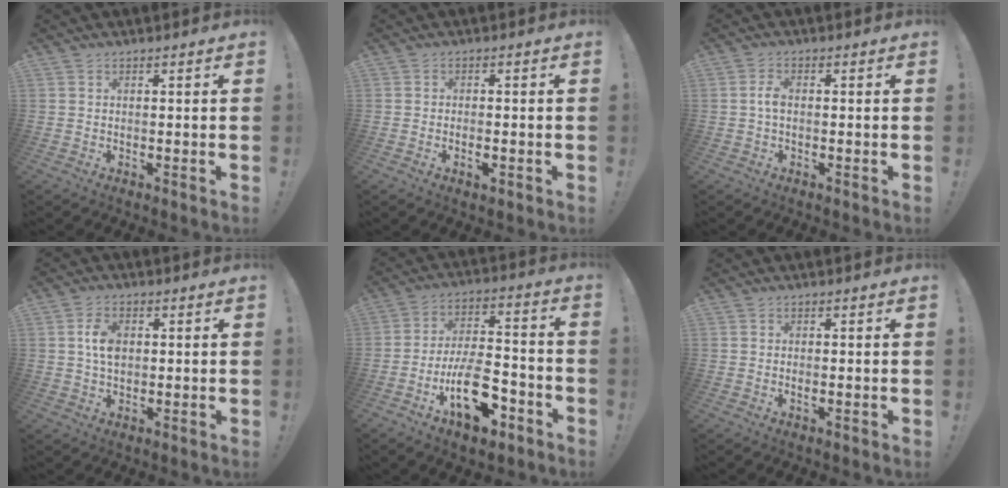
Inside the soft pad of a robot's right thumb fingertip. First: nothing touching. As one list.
[{"total": 2.1, "force": [-1.0, 0.7, 1.7], "torque": [-0.024, 0.003, -0.015]}, {"total": 2.8, "force": [-0.4, 1.3, 2.5], "torque": [-0.051, 0.006, -0.010]}, {"total": 6.3, "force": [0.8, 4.1, 4.7], "torque": [-0.076, 0.002, 0.012]}, {"total": 17.9, "force": [-8.2, 8.8, 13.3], "torque": [-0.213, 0.056, -0.128]}, {"total": 0.8, "force": [0.0, 0.0, 0.8], "torque": [-0.006, -0.005, -0.002]}]